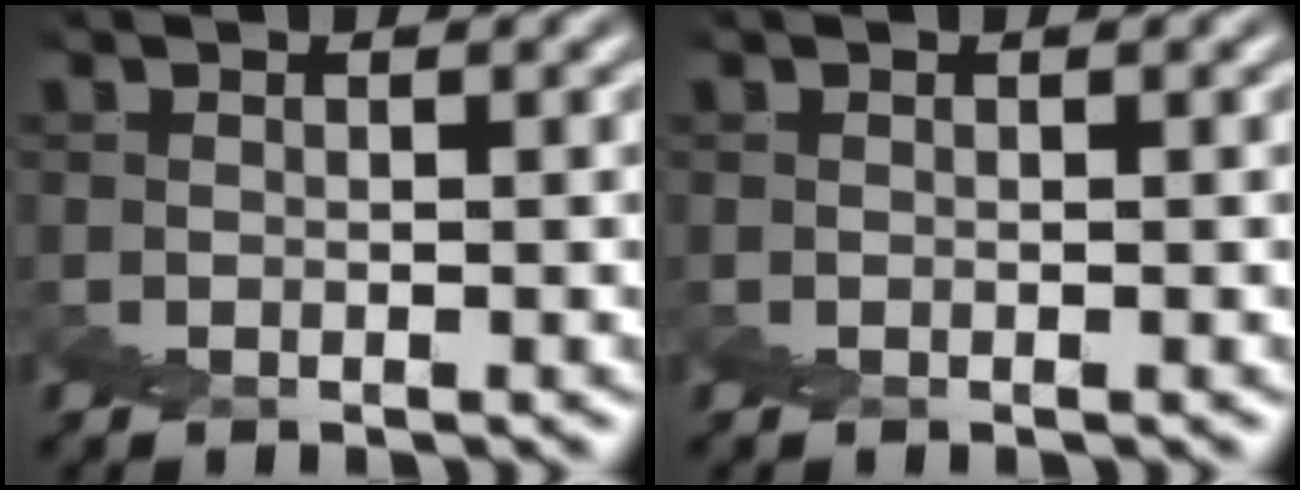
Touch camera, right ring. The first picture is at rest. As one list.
[{"total": 0.0}]